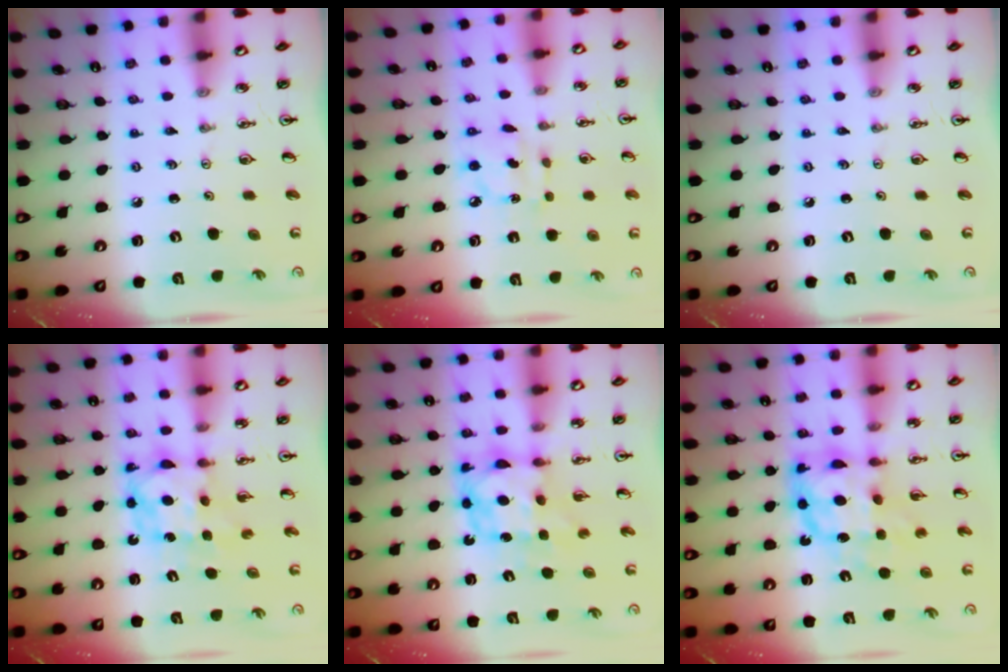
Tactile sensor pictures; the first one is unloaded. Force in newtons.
{"total": 5.3, "press": 5.3, "slide": 0.1}
{"total": 0.0}
{"total": 6.8, "press": 6.8, "slide": 0.2}
{"total": 7.5, "press": 7.4, "slide": 0.6}
{"total": 12.0, "press": 12.0, "slide": 0.9}